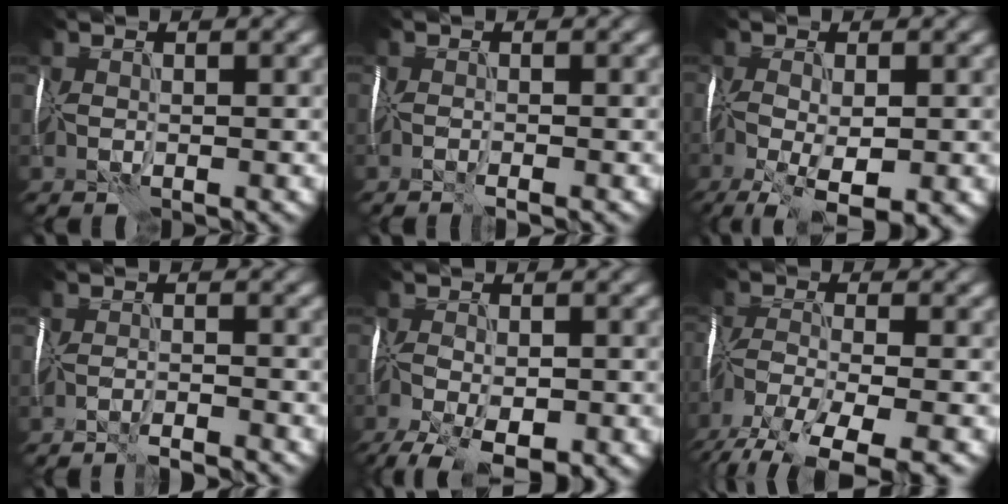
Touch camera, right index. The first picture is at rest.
{"total": 1.1, "force": [-0.9, 0.0, 0.7], "torque": [-0.010, -0.004, -0.016]}
{"total": 7.4, "force": [-3.5, 2.7, 6.0], "torque": [-0.116, -0.014, -0.049]}
{"total": 3.4, "force": [-3.2, 0.1, 1.1], "torque": [-0.018, 0.002, -0.052]}
{"total": 8.4, "force": [-5.4, 3.4, 5.5], "torque": [-0.111, -0.032, -0.080]}
{"total": 10.1, "force": [-7.4, 2.8, 6.3], "torque": [-0.123, -0.027, -0.126]}